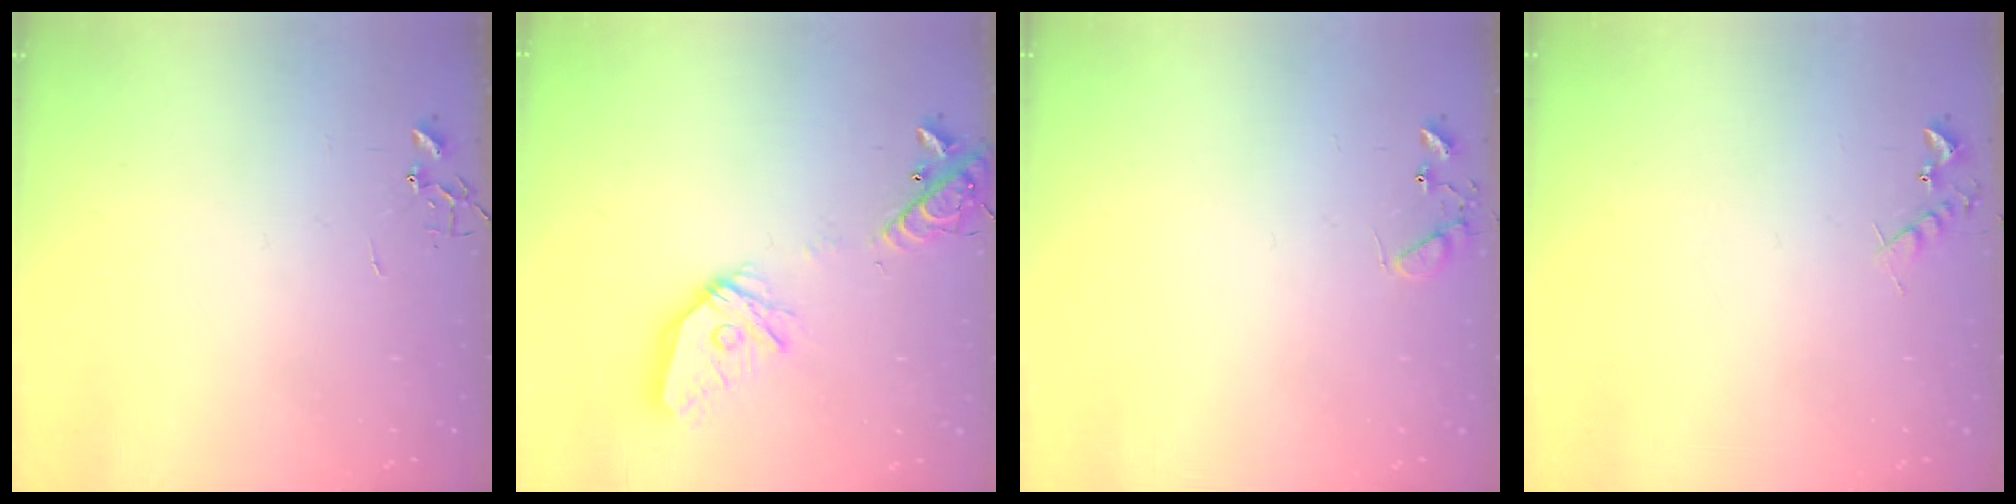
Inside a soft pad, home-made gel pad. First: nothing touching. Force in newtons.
{"total": 18.3, "press": 18.2, "slide": 2.6}
{"total": 6.1, "press": 6.1, "slide": 0.5}
{"total": 6.1, "press": 6.0, "slide": 0.9}